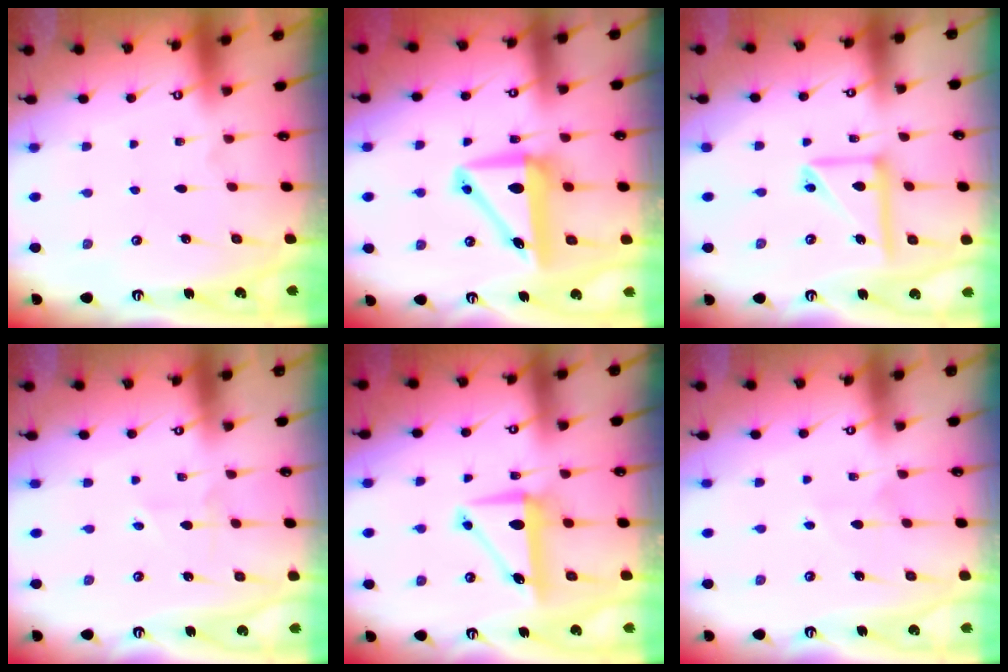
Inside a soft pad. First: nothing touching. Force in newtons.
{"total": 10.4, "press": 10.1, "slide": 2.4}
{"total": 13.2, "press": 13.1, "slide": 1.6}
{"total": 2.3, "press": 2.0, "slide": 1.0}
{"total": 8.4, "press": 8.0, "slide": 2.5}
{"total": 5.8, "press": 5.8, "slide": 0.6}